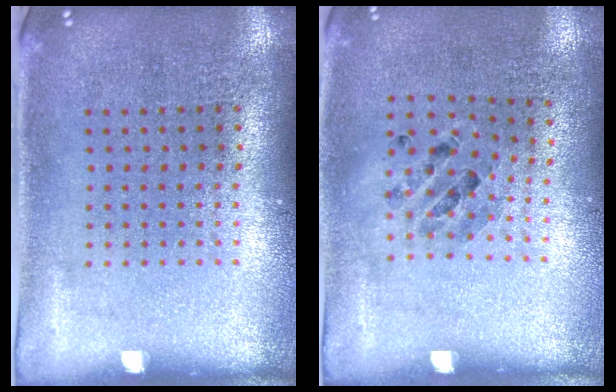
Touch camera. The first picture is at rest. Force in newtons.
{"total": 0.8, "press": 0.8, "slide": 0.2}